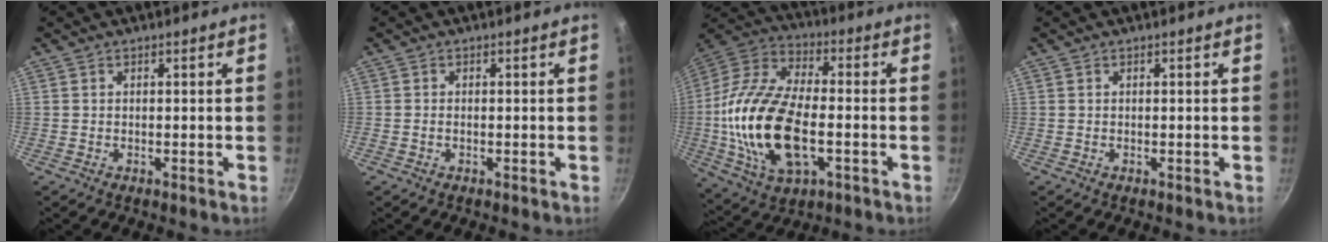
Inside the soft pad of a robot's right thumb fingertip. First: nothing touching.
{"total": 0.5, "force": [-0.2, 0.4, 0.3], "torque": [-0.005, 0.002, -0.005]}
{"total": 22.6, "force": [-3.5, 11.7, 19.0], "torque": [-0.376, 0.024, -0.070]}
{"total": 0.0}